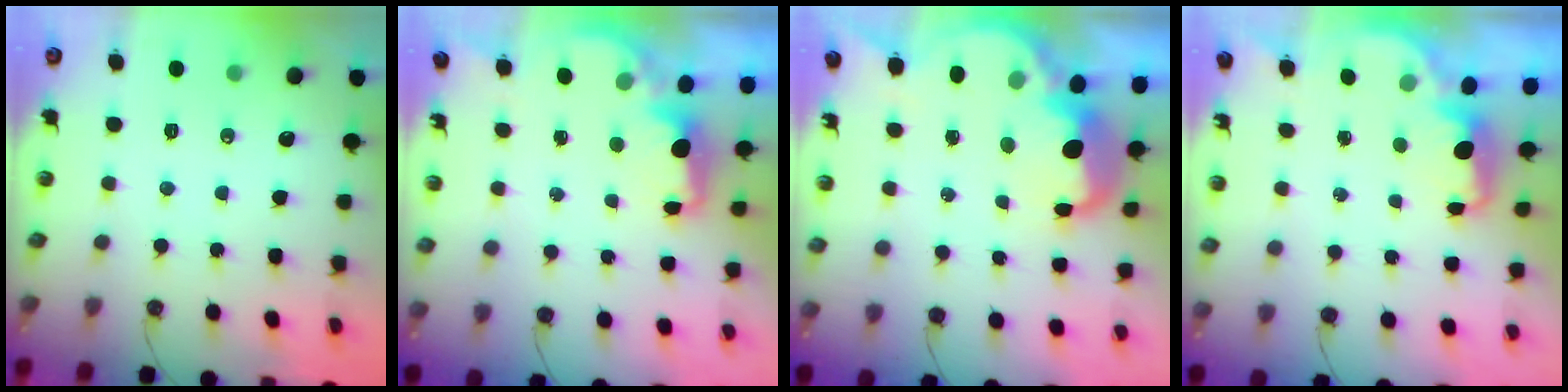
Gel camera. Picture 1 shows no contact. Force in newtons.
{"total": 2.3, "press": 2.2, "slide": 0.8}
{"total": 9.3, "press": 9.3, "slide": 0.6}
{"total": 1.7, "press": 1.6, "slide": 0.7}